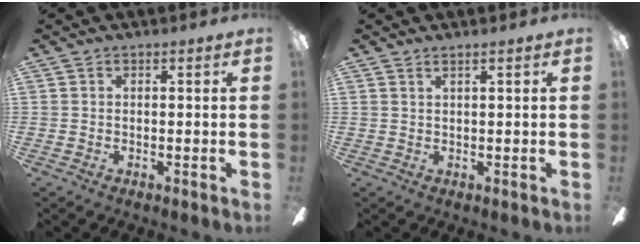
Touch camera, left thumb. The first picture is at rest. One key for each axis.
{"total": 1.2, "fx": 1.1, "fy": 0.0, "fz": 0.6, "tx": -0.014, "ty": 0.000, "tz": 0.020}